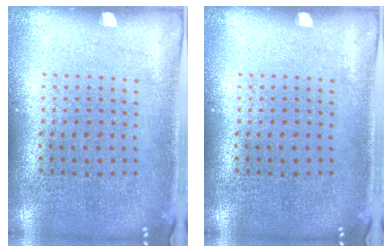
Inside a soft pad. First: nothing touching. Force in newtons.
{"total": 0.0}